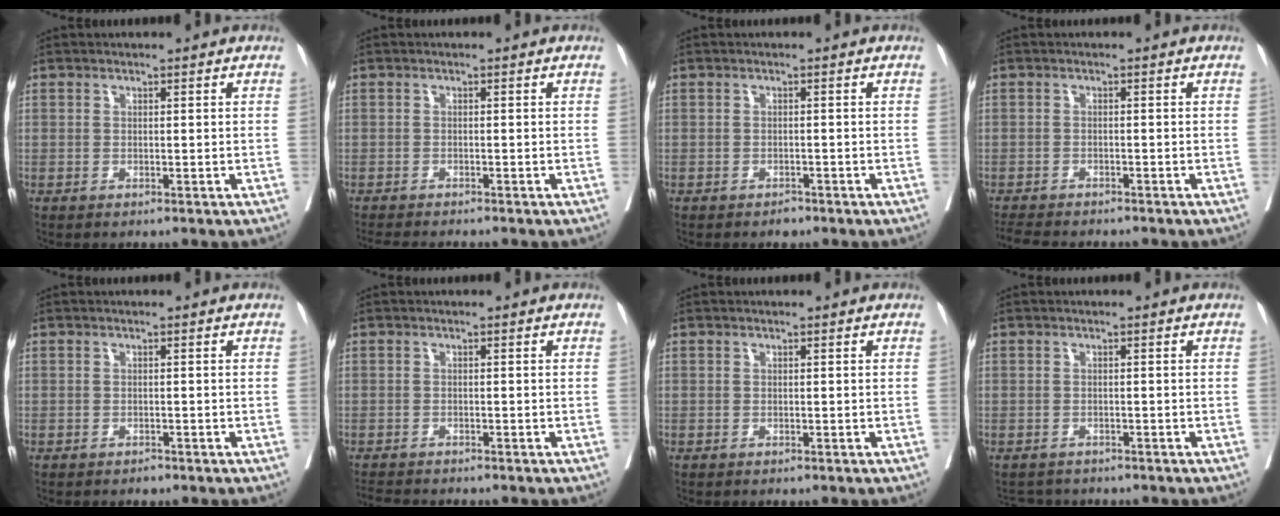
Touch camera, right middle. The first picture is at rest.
{"total": 4.6, "force": [-4.3, 0.2, 1.8], "torque": [-0.020, -0.013, -0.067]}
{"total": 1.2, "force": [-1.0, 0.6, 0.4], "torque": [-0.010, 0.000, -0.013]}
{"total": 6.9, "force": [-6.2, 1.2, 2.6], "torque": [-0.037, -0.010, -0.096]}
{"total": 0.7, "force": [-0.6, 0.3, 0.2], "torque": [-0.007, 0.000, -0.008]}
{"total": 4.0, "force": [-3.8, 0.5, 1.2], "torque": [-0.015, -0.012, -0.061]}
{"total": 0.0}
{"total": 2.7, "force": [-2.5, 1.0, -0.2], "torque": [0.005, -0.004, -0.039]}